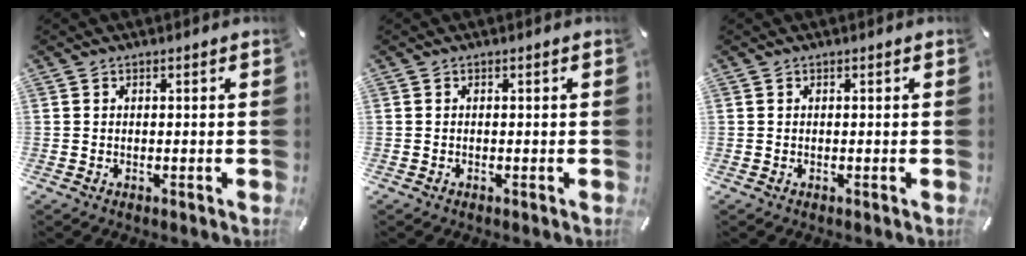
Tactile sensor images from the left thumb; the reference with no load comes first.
{"total": 0.0}
{"total": 0.0}